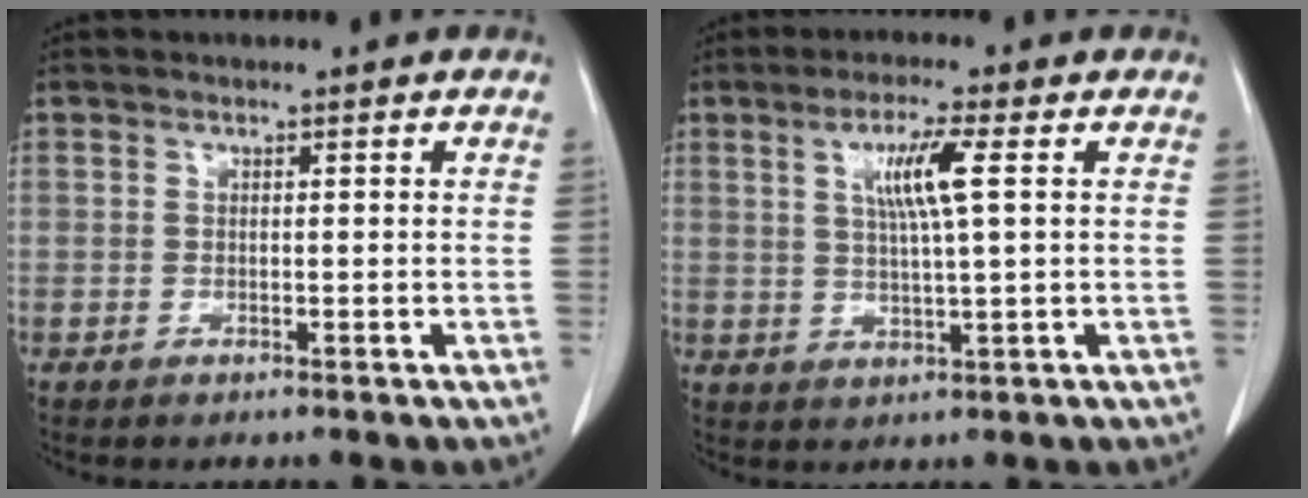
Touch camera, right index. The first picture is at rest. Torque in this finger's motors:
{"motor_torque": [0.68, 0.56, 0.38, 0.07]}